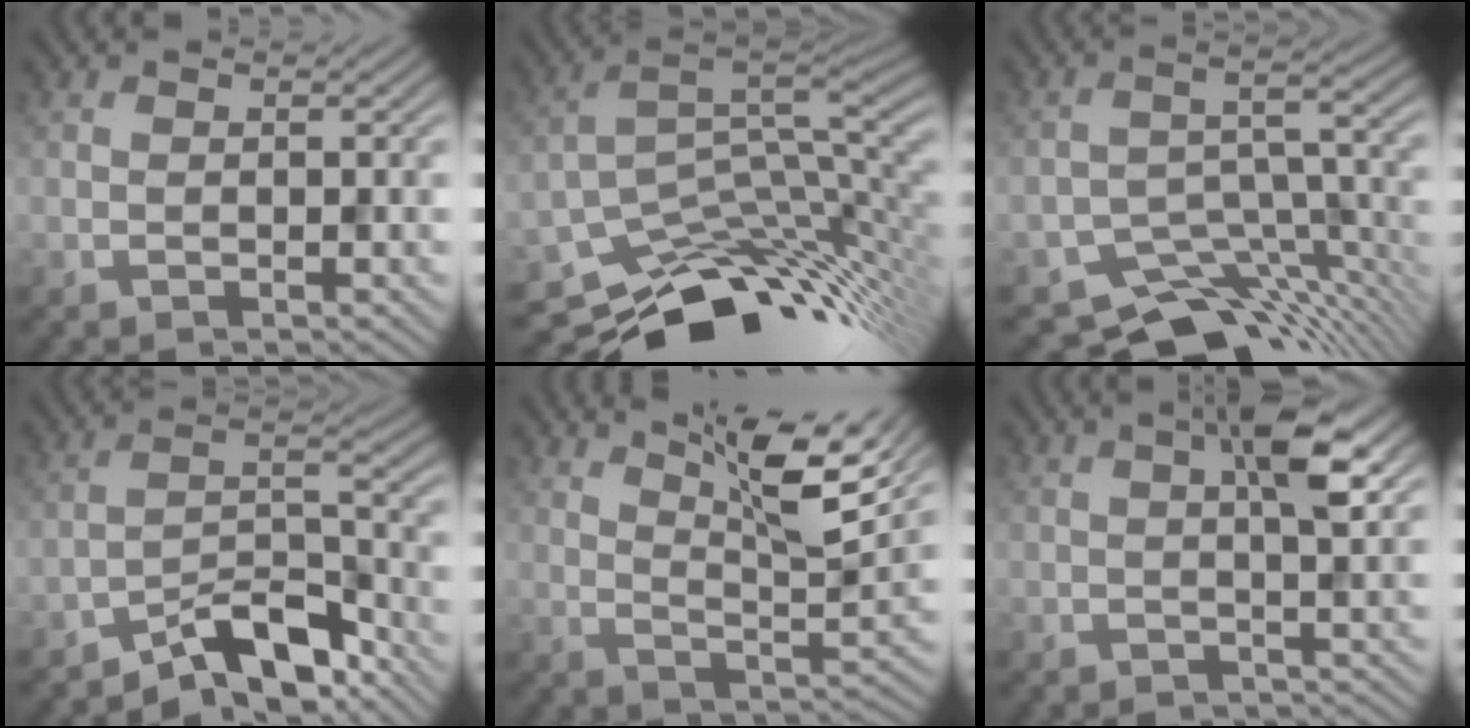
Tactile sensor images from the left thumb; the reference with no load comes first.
{"total": 12.4, "force": [-5.9, 5.9, 9.2], "torque": [-0.162, -0.026, -0.096]}
{"total": 10.7, "force": [-8.6, 3.7, 5.1], "torque": [-0.083, -0.020, -0.131]}
{"total": 9.6, "force": [-7.4, 2.8, 5.5], "torque": [-0.078, 0.012, -0.145]}
{"total": 10.4, "force": [6.7, 2.3, 7.7], "torque": [-0.129, -0.008, 0.112]}
{"total": 4.7, "force": [1.2, 0.9, 4.5], "torque": [-0.070, 0.012, 0.014]}